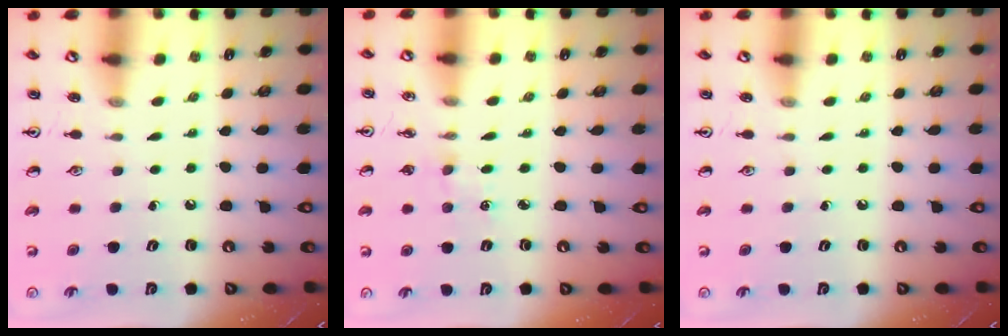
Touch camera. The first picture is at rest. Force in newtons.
{"total": 2.0, "press": 2.0, "slide": 0.3}
{"total": 0.0}